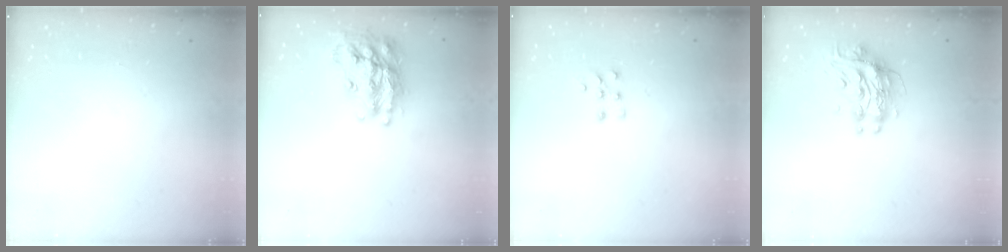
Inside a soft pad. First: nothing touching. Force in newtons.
{"total": 21.9, "press": 21.8, "slide": 1.8}
{"total": 5.6, "press": 5.6, "slide": 0.5}
{"total": 9.7, "press": 9.6, "slide": 0.9}